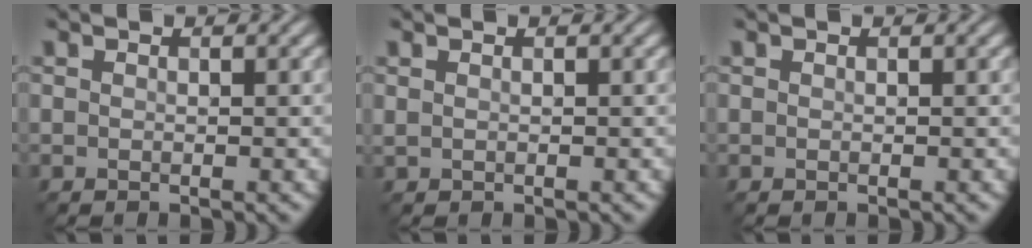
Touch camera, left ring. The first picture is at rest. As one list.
[{"total": 0.0}, {"total": 0.0}]